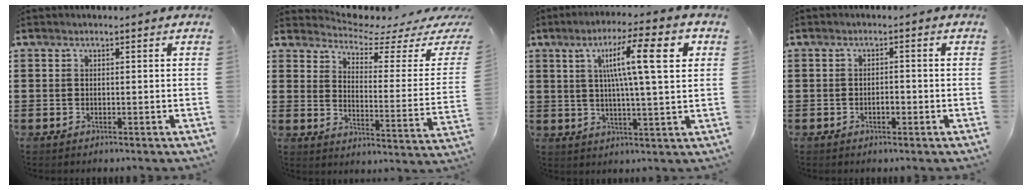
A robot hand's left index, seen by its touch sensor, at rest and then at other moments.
{"total": 4.4, "force": [4.1, 0.6, 1.5], "torque": [-0.049, -0.038, 0.065]}
{"total": 13.1, "force": [4.5, 2.1, 12.1], "torque": [-0.215, 0.009, 0.064]}
{"total": 1.4, "force": [-0.5, 0.6, 1.2], "torque": [-0.024, 0.000, -0.010]}